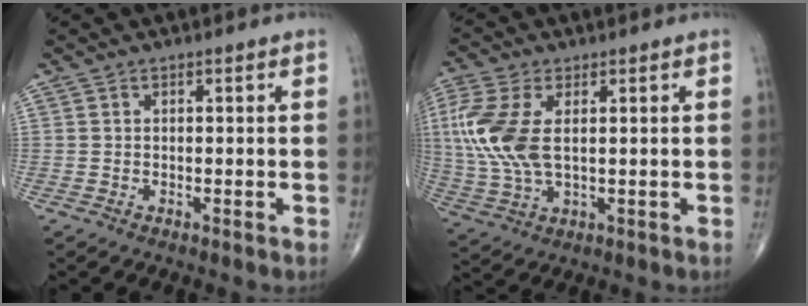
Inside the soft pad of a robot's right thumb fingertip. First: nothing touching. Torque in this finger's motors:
{"motor_torque": [1.68, 1.79, 1.43, 0.35, 0.40]}